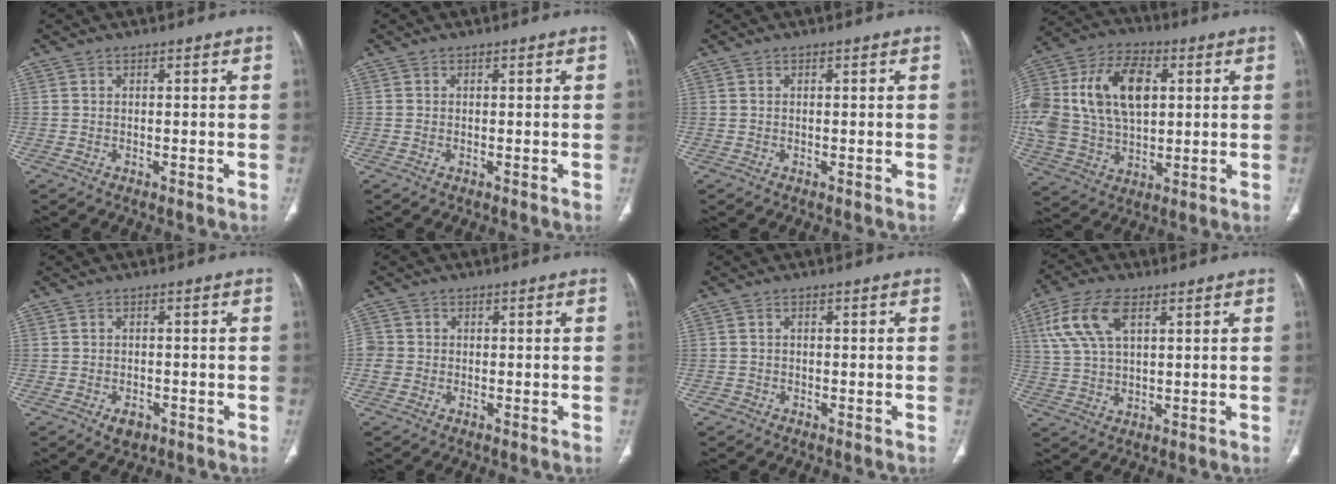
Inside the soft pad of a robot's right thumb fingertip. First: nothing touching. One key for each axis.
{"total": 0.0}
{"total": 0.0}
{"total": 26.3, "fx": 5.2, "fy": 17.0, "fz": 19.4, "tx": -0.426, "ty": 0.030, "tz": 0.101}
{"total": 2.8, "fx": -1.4, "fy": 1.8, "fz": 1.7, "tx": -0.021, "ty": 0.001, "tz": -0.016}
{"total": 3.0, "fx": -0.4, "fy": 2.8, "fz": 0.8, "tx": -0.006, "ty": 0.009, "tz": -0.008}
{"total": 1.1, "fx": -0.6, "fy": 0.9, "fz": 0.1, "tx": 0.001, "ty": 0.004, "tz": -0.014}
{"total": 10.5, "fx": 4.3, "fy": 5.2, "fz": 8.1, "tx": -0.173, "ty": 0.001, "tz": 0.087}